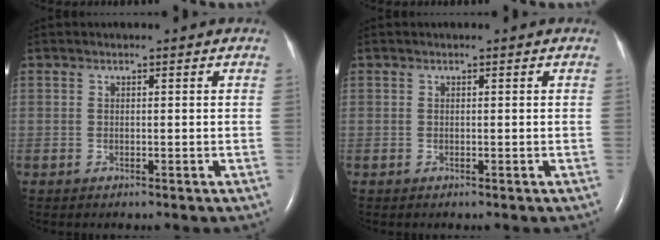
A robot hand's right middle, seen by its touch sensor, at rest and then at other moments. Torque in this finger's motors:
{"motor_torque": [0.00, -0.08, 0.06, 0.01]}